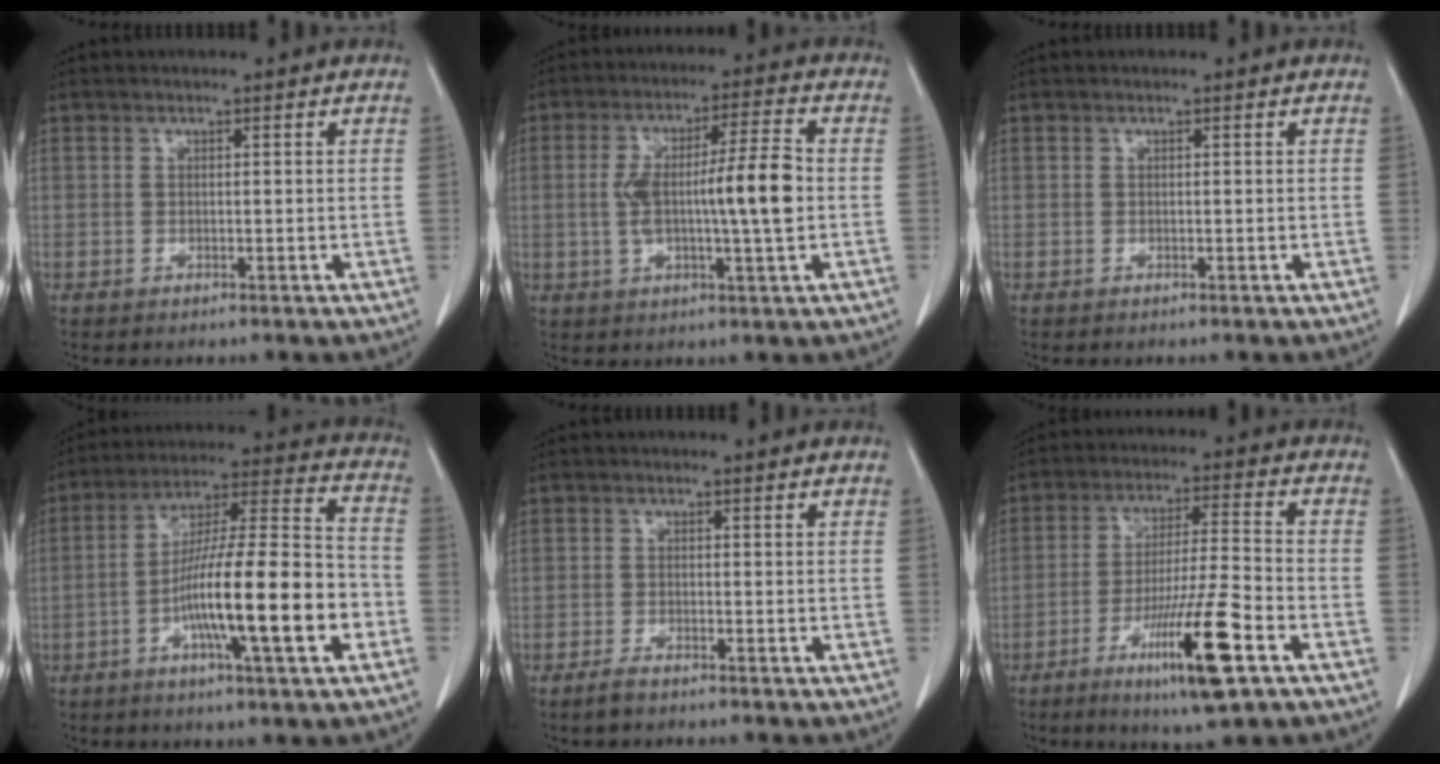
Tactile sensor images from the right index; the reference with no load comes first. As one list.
[{"total": 11.5, "force": [-0.7, 1.1, 11.4], "torque": [-0.201, 0.015, -0.013]}, {"total": 0.0}, {"total": 18.6, "force": [-5.7, 1.5, 17.7], "torque": [-0.297, 0.002, -0.093]}, {"total": 1.5, "force": [-1.2, 0.3, 0.7], "torque": [-0.018, -0.002, -0.026]}, {"total": 13.5, "force": [-6.5, 0.5, 11.9], "torque": [-0.210, -0.021, -0.110]}]